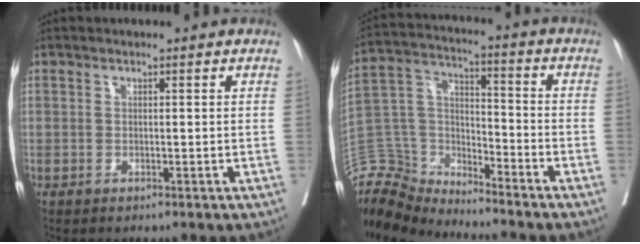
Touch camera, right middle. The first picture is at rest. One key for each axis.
{"total": 9.5, "fx": -9.3, "fy": 1.5, "fz": -1.4, "tx": 0.025, "ty": 0.060, "tz": -0.184}